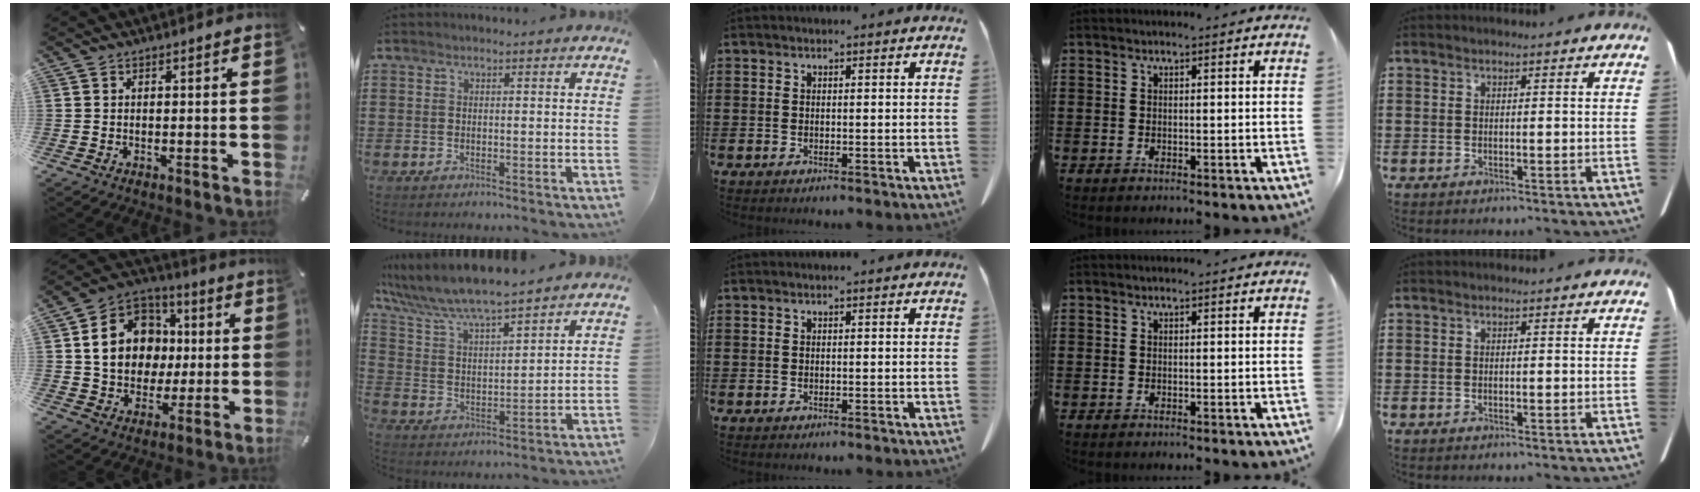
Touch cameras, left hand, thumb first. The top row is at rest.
{"thumb": {"total": 16.1, "force": [1.3, 14.0, 7.9], "torque": [-0.143, 0.015, 0.028]}, "index": {"total": 6.7, "force": [6.2, 0.4, 2.6], "torque": [-0.079, -0.035, 0.105]}}